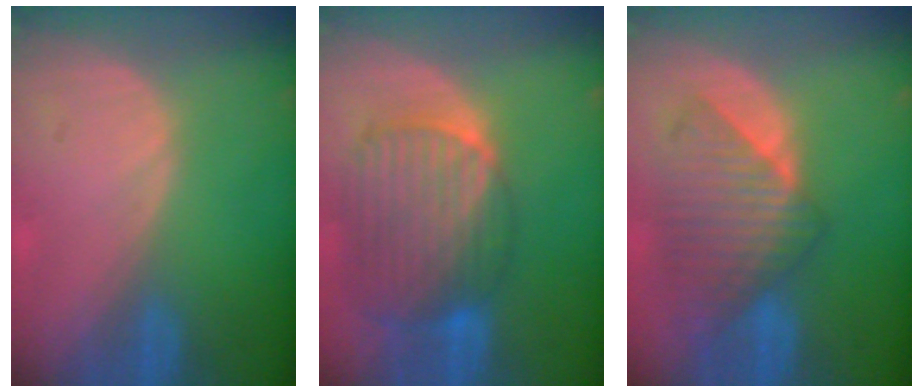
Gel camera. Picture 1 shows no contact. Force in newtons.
{"total": 10.7, "press": 9.2, "slide": 5.4}
{"total": 8.8, "press": 8.0, "slide": 3.5}